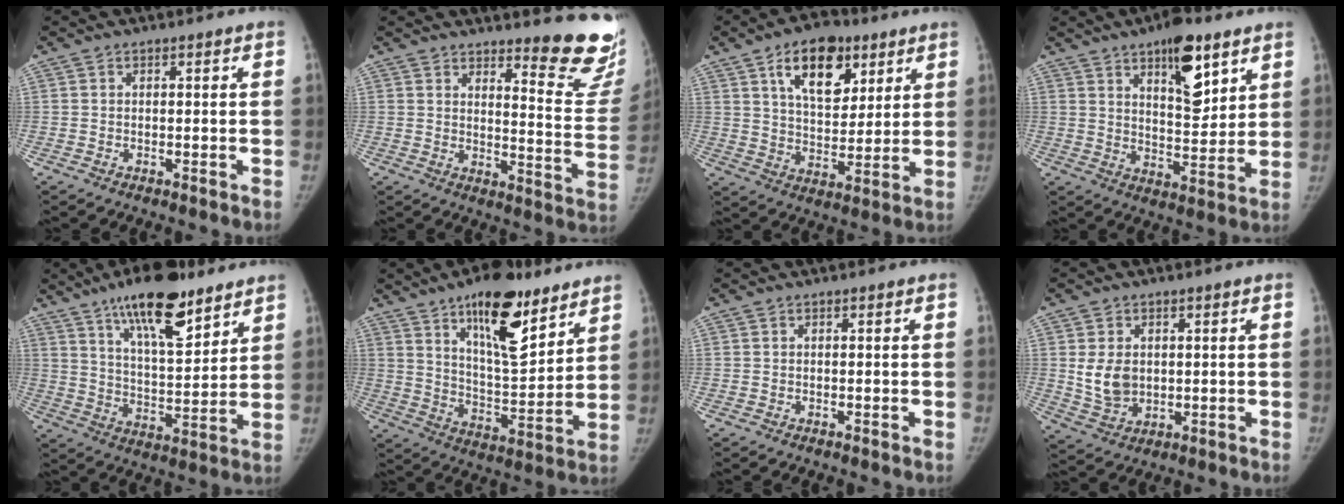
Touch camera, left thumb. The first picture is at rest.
{"total": 15.8, "force": [13.4, 3.0, 7.8], "torque": [-0.058, -0.147, 0.155]}
{"total": 14.6, "force": [7.3, 8.4, 9.5], "torque": [-0.108, -0.030, 0.122]}
{"total": 12.9, "force": [7.2, 5.2, 9.4], "torque": [-0.109, -0.043, 0.112]}
{"total": 17.1, "force": [11.3, 5.8, 11.5], "torque": [-0.156, -0.060, 0.190]}
{"total": 18.1, "force": [11.3, 6.7, 12.4], "torque": [-0.156, -0.069, 0.187]}
{"total": 0.0}
{"total": 6.8, "force": [0.9, 5.2, 4.3], "torque": [-0.058, -0.012, 0.032]}